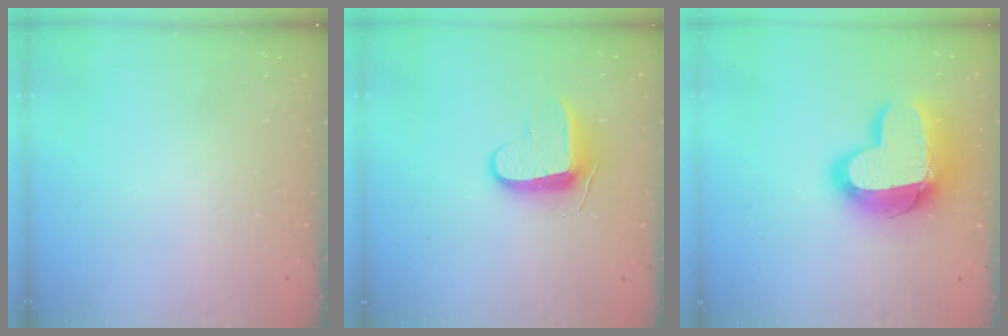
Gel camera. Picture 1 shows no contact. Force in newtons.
{"total": 9.1, "press": 9.1, "slide": 1.0}
{"total": 18.9, "press": 18.9, "slide": 1.2}